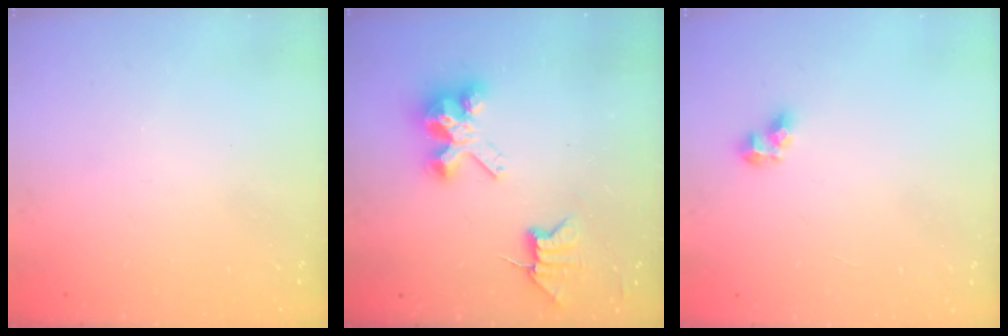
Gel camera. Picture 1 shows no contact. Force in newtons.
{"total": 8.0, "press": 8.0, "slide": 0.5}
{"total": 5.2, "press": 5.2, "slide": 0.4}